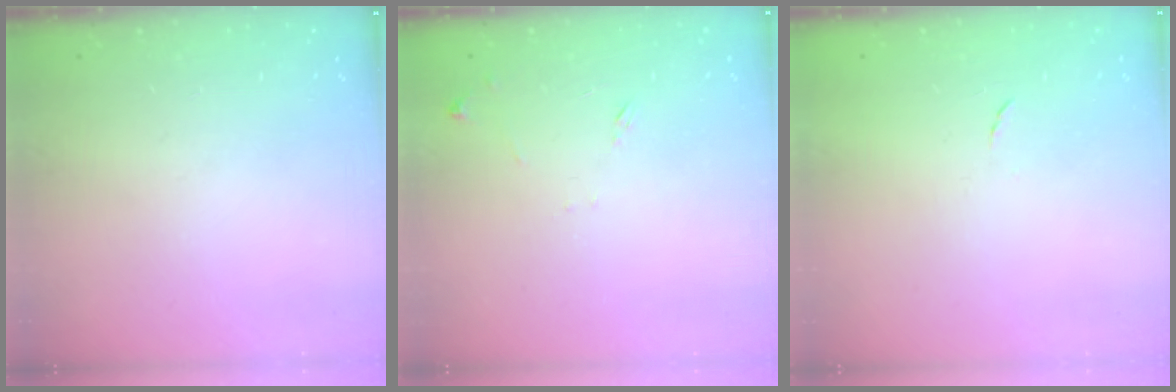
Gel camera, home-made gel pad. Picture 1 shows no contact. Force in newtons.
{"total": 6.7, "press": 6.7, "slide": 0.6}
{"total": 4.2, "press": 4.2, "slide": 0.5}